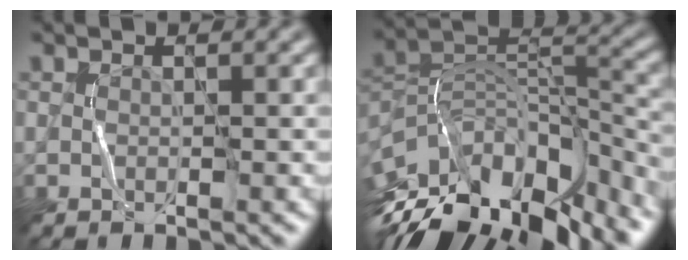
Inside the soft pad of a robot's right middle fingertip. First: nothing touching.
{"total": 14.4, "force": [-10.0, 6.4, 8.2], "torque": [-0.169, 0.015, -0.157]}